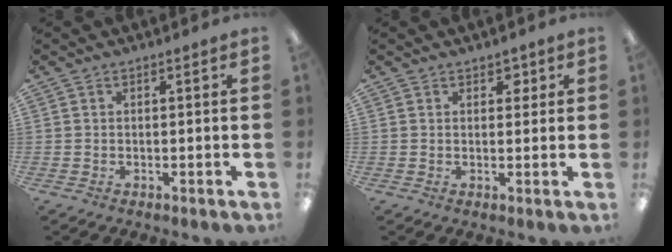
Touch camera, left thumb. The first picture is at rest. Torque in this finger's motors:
{"motor_torque": [-0.16, 0.03, -0.43, 0.31, 0.01]}